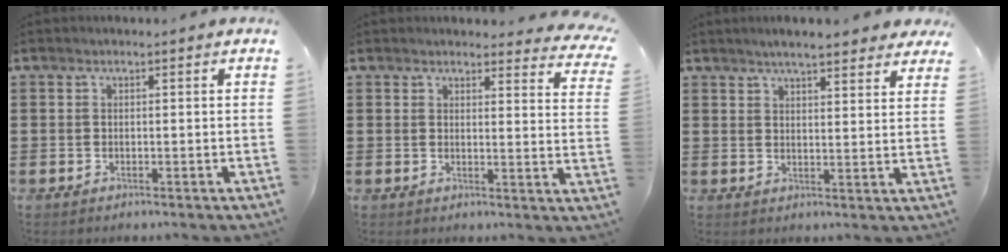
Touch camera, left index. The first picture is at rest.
{"total": 3.3, "force": [3.2, 0.4, 0.8], "torque": [-0.013, -0.016, 0.056]}
{"total": 4.8, "force": [4.3, 0.3, 1.9], "torque": [-0.050, -0.007, 0.078]}